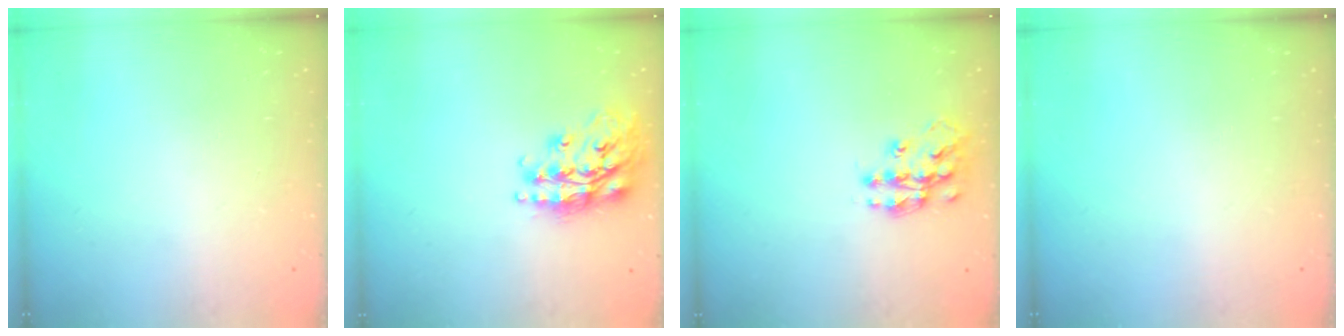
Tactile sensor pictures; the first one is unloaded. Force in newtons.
{"total": 18.0, "press": 17.9, "slide": 1.6}
{"total": 13.2, "press": 13.1, "slide": 0.9}
{"total": 0.0}